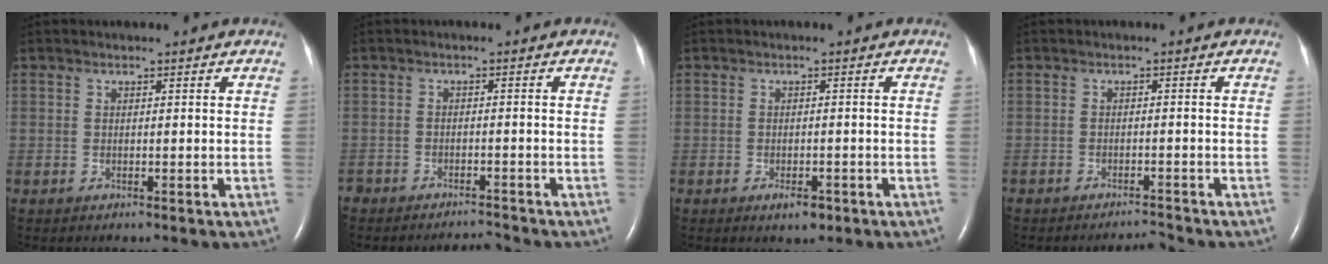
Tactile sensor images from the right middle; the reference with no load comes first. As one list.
[{"total": 3.1, "force": [-3.0, 0.0, -0.3], "torque": [0.007, -0.010, -0.049]}, {"total": 2.3, "force": [-1.4, 0.9, 1.6], "torque": [-0.025, 0.001, -0.018]}, {"total": 1.9, "force": [-1.9, -0.4, -0.2], "torque": [0.003, -0.011, -0.027]}]